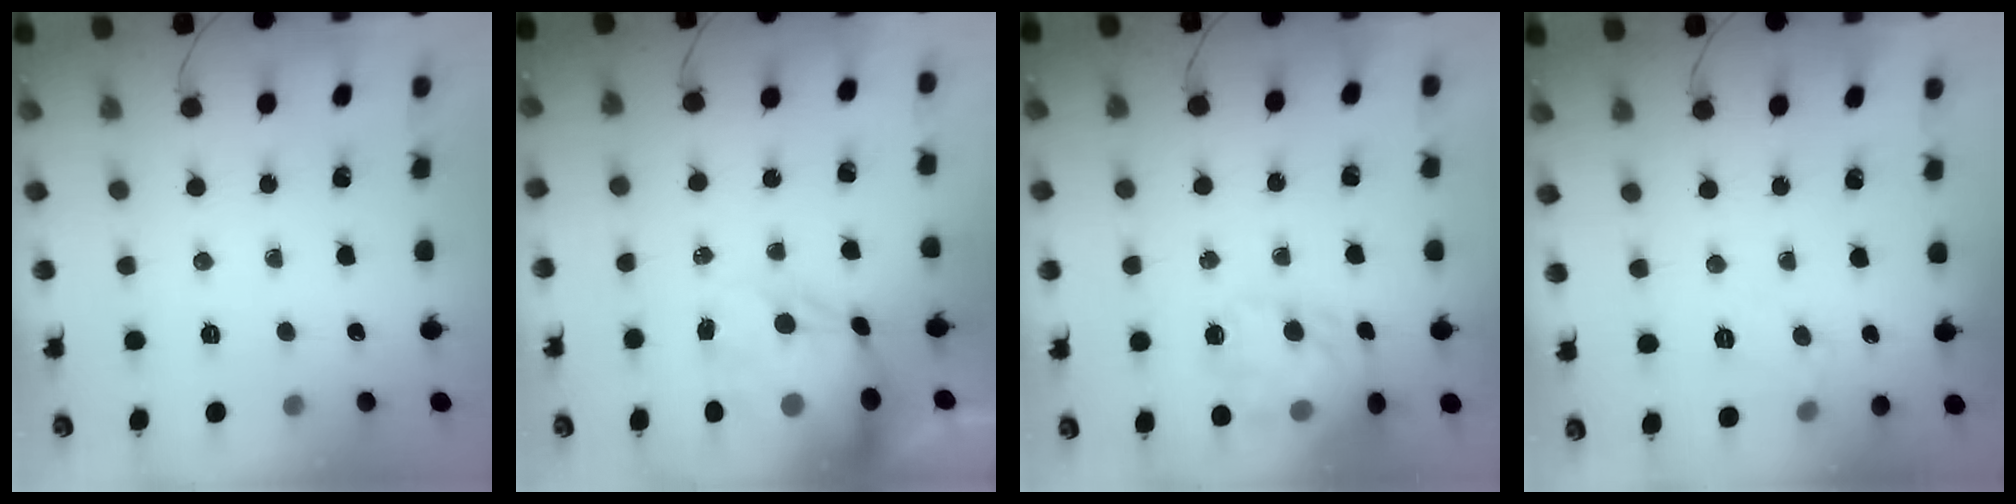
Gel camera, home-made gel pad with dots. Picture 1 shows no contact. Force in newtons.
{"total": 14.3, "press": 14.0, "slide": 3.1}
{"total": 15.0, "press": 14.9, "slide": 1.8}
{"total": 5.0, "press": 4.8, "slide": 1.5}